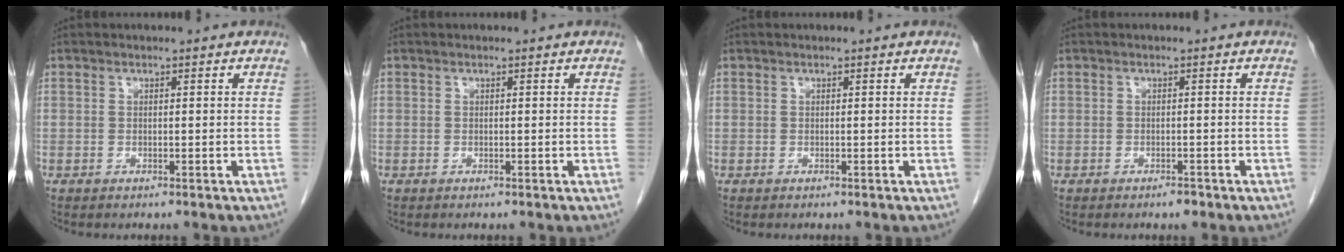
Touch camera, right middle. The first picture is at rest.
{"total": 0.0}
{"total": 0.0}
{"total": 1.0, "force": [-0.8, 0.3, 0.5], "torque": [-0.007, 0.000, -0.010]}